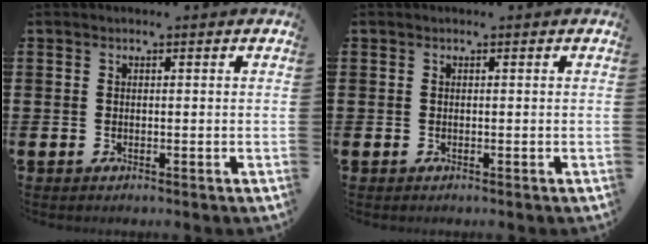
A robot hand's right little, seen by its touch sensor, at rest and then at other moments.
{"total": 0.0}